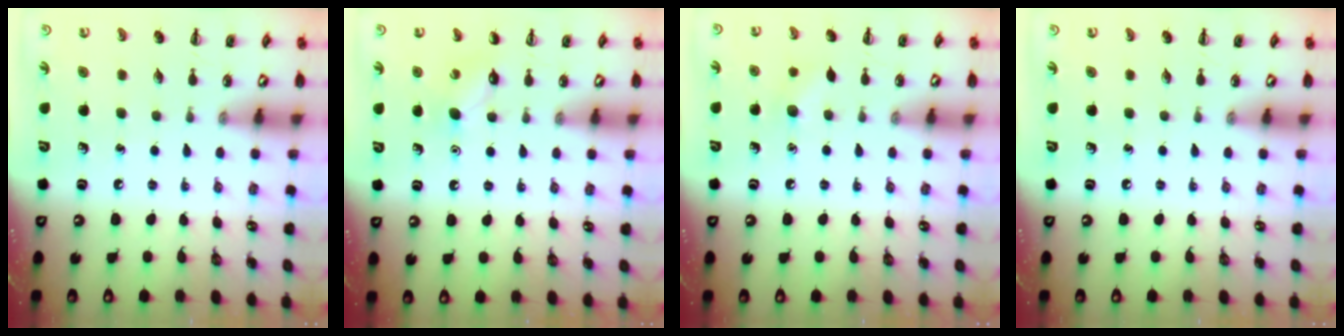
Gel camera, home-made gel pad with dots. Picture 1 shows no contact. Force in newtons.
{"total": 5.4, "press": 5.1, "slide": 1.5}
{"total": 5.9, "press": 5.6, "slide": 1.6}
{"total": 0.0}